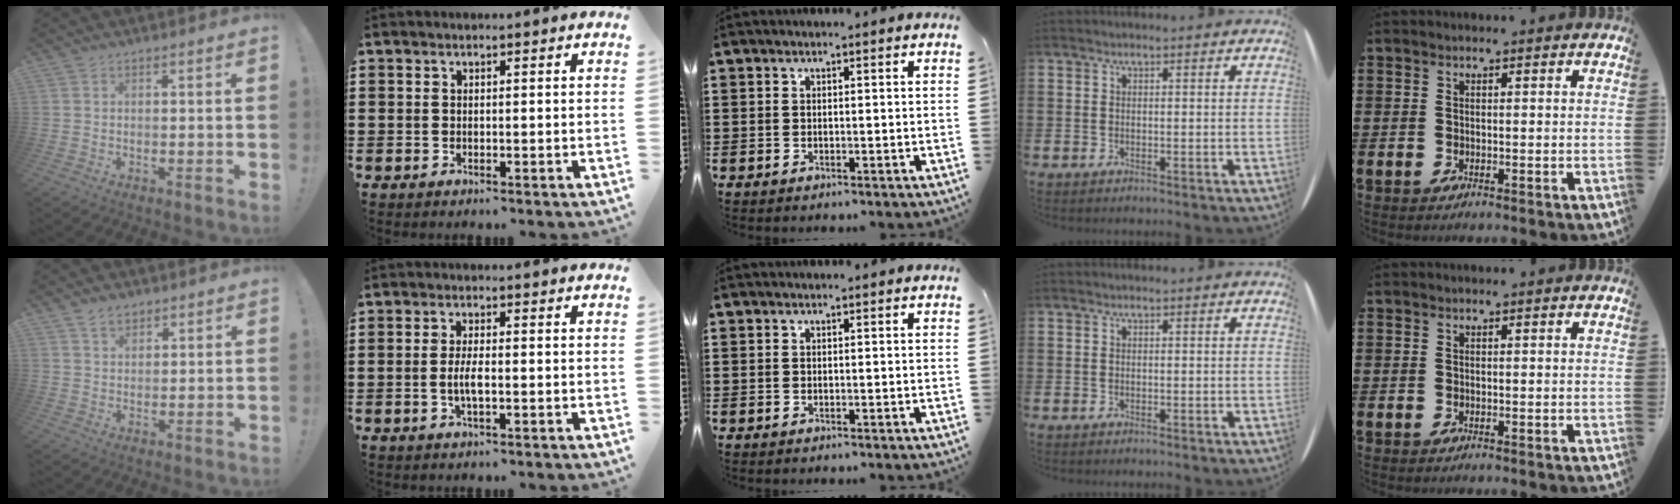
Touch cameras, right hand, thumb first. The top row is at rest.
{"thumb": {"total": 3.8, "force": [2.7, 2.3, 1.5], "torque": [-0.020, -0.012, 0.048]}, "index": {"total": 3.2, "force": [-0.6, 0.8, 3.0], "torque": [-0.067, -0.005, -0.016]}}